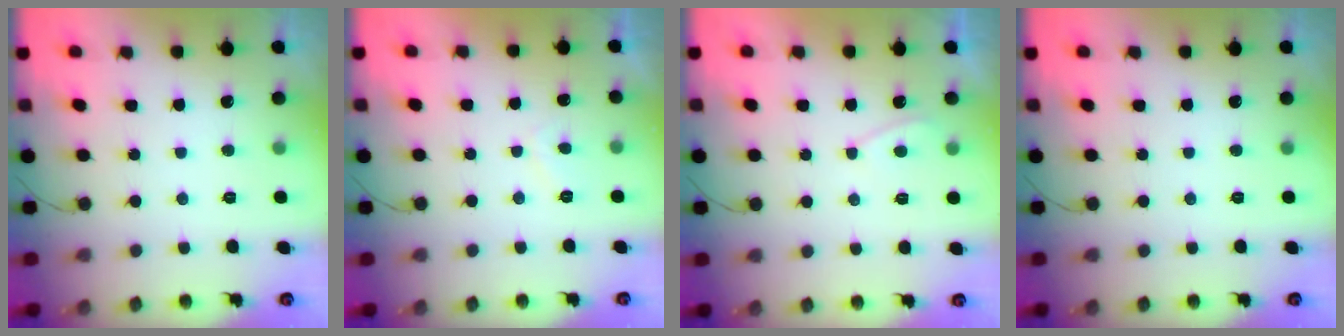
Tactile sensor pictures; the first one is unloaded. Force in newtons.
{"total": 1.2, "press": 1.0, "slide": 0.7}
{"total": 2.9, "press": 2.9, "slide": 0.3}
{"total": 0.0}